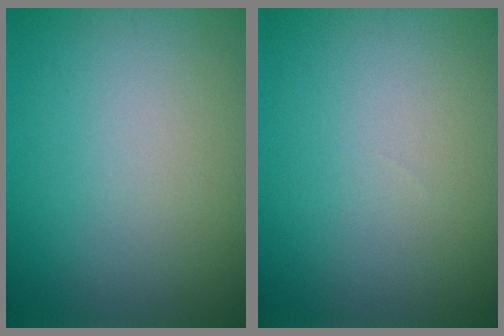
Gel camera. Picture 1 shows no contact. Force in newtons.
{"total": 0.0}